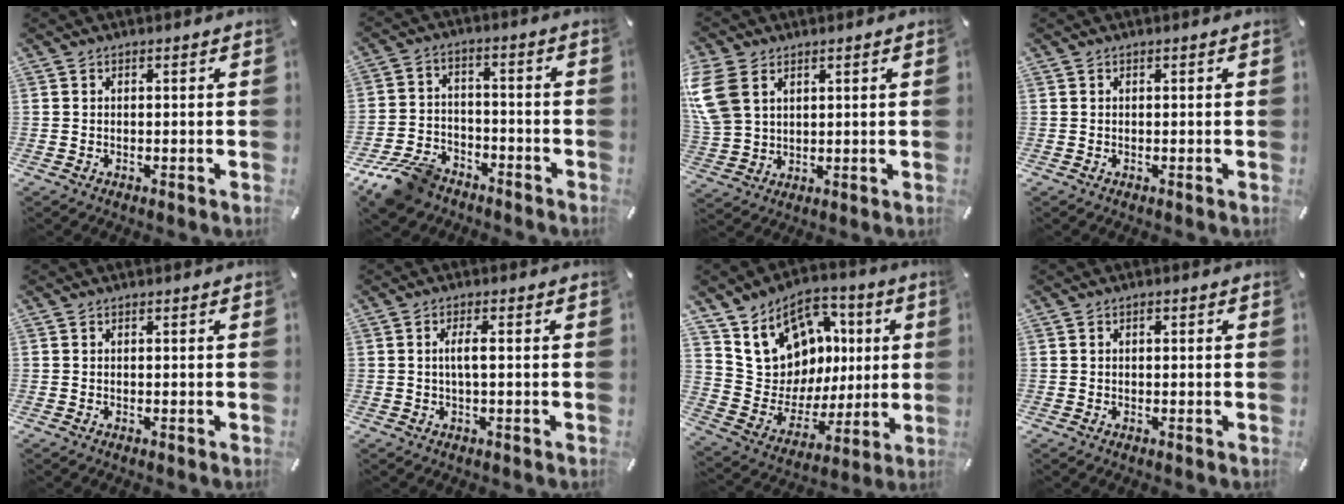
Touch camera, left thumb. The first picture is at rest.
{"total": 11.4, "force": [-8.4, 6.3, 4.4], "torque": [-0.080, 0.055, -0.154]}
{"total": 9.6, "force": [3.9, 7.2, 5.0], "torque": [-0.139, -0.002, 0.076]}
{"total": 0.0}
{"total": 0.0}
{"total": 3.8, "force": [0.1, 0.7, 3.7], "torque": [-0.070, 0.000, -0.001]}
{"total": 13.6, "force": [6.2, 11.5, 3.8], "torque": [-0.070, -0.055, 0.127]}
{"total": 1.0, "force": [0.1, 0.6, 0.7], "torque": [-0.015, 0.004, 0.001]}